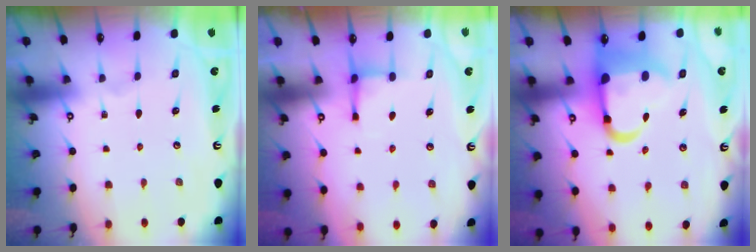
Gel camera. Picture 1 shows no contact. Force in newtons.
{"total": 2.9, "press": 2.9, "slide": 0.4}
{"total": 11.8, "press": 11.4, "slide": 3.0}